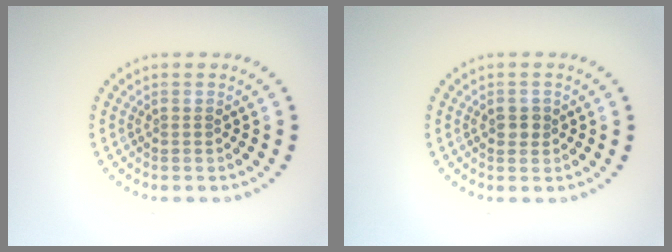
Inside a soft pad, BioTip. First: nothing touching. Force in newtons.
{"total": 1.4, "press": 1.4, "slide": 0.3}